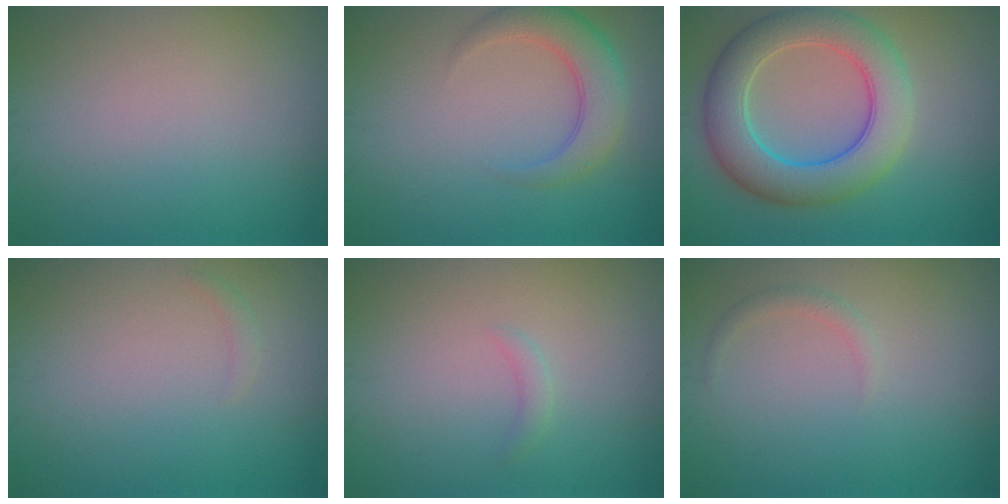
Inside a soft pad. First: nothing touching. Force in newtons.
{"total": 4.1, "press": 4.1, "slide": 0.3}
{"total": 7.7, "press": 7.7, "slide": 0.2}
{"total": 0.7, "press": 0.7, "slide": 0.0}
{"total": 0.8, "press": 0.8, "slide": 0.1}
{"total": 0.9, "press": 0.9, "slide": 0.0}